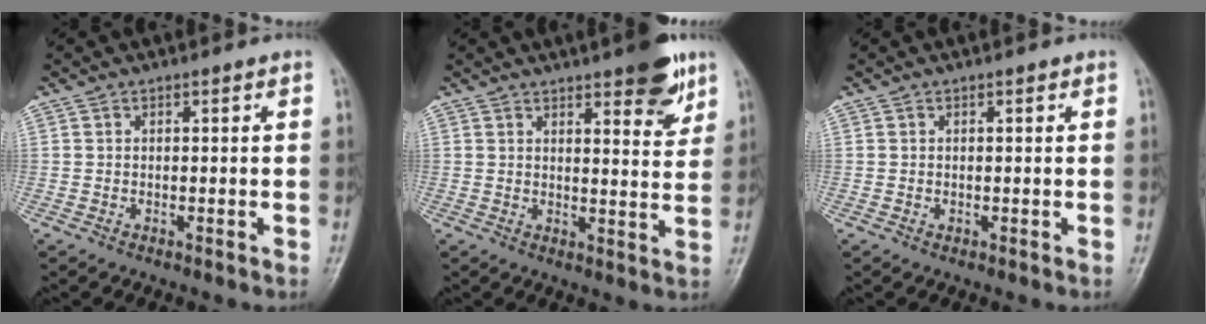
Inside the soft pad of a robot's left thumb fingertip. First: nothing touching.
{"total": 9.0, "force": [5.6, 2.7, 6.4], "torque": [-0.063, -0.030, 0.072]}
{"total": 0.5, "force": [0.1, 0.4, 0.4], "torque": [-0.001, 0.000, 0.002]}